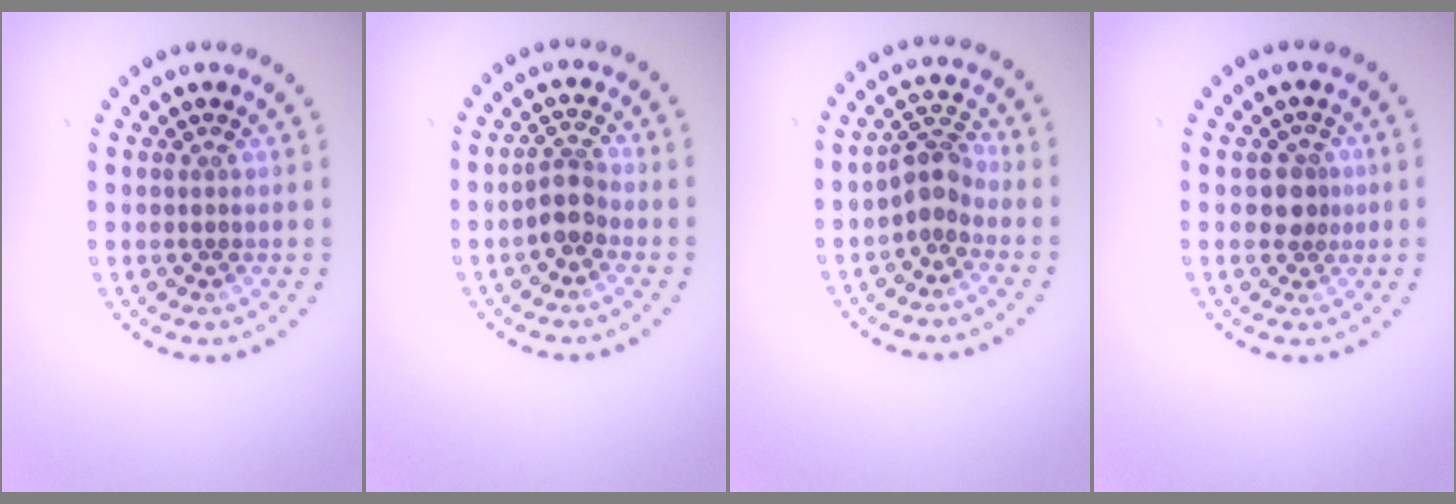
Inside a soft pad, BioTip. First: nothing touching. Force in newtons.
{"total": 2.2, "press": 1.8, "slide": 1.3}
{"total": 2.6, "press": 1.9, "slide": 1.8}
{"total": 2.1, "press": 1.7, "slide": 1.1}